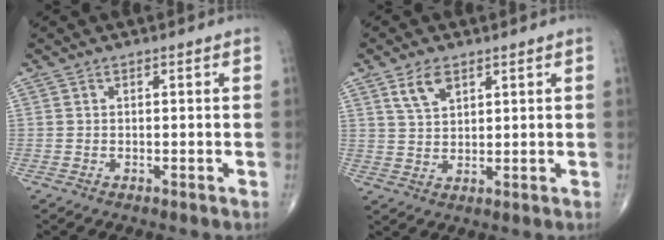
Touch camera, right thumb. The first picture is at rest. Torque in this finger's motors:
{"motor_torque": [-0.10, 0.13, 0.49, 0.50, 0.03]}